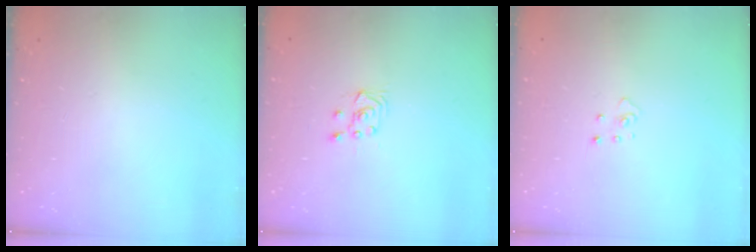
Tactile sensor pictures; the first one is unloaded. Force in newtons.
{"total": 4.5, "press": 4.4, "slide": 0.8}
{"total": 2.9, "press": 2.9, "slide": 0.2}